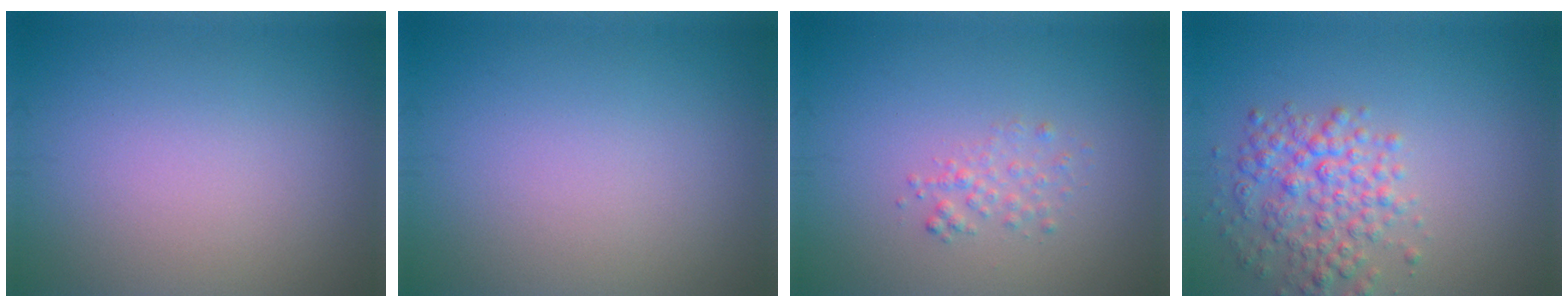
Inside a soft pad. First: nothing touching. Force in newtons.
{"total": 0.0}
{"total": 1.4, "press": 1.4, "slide": 0.1}
{"total": 4.2, "press": 4.2, "slide": 0.1}